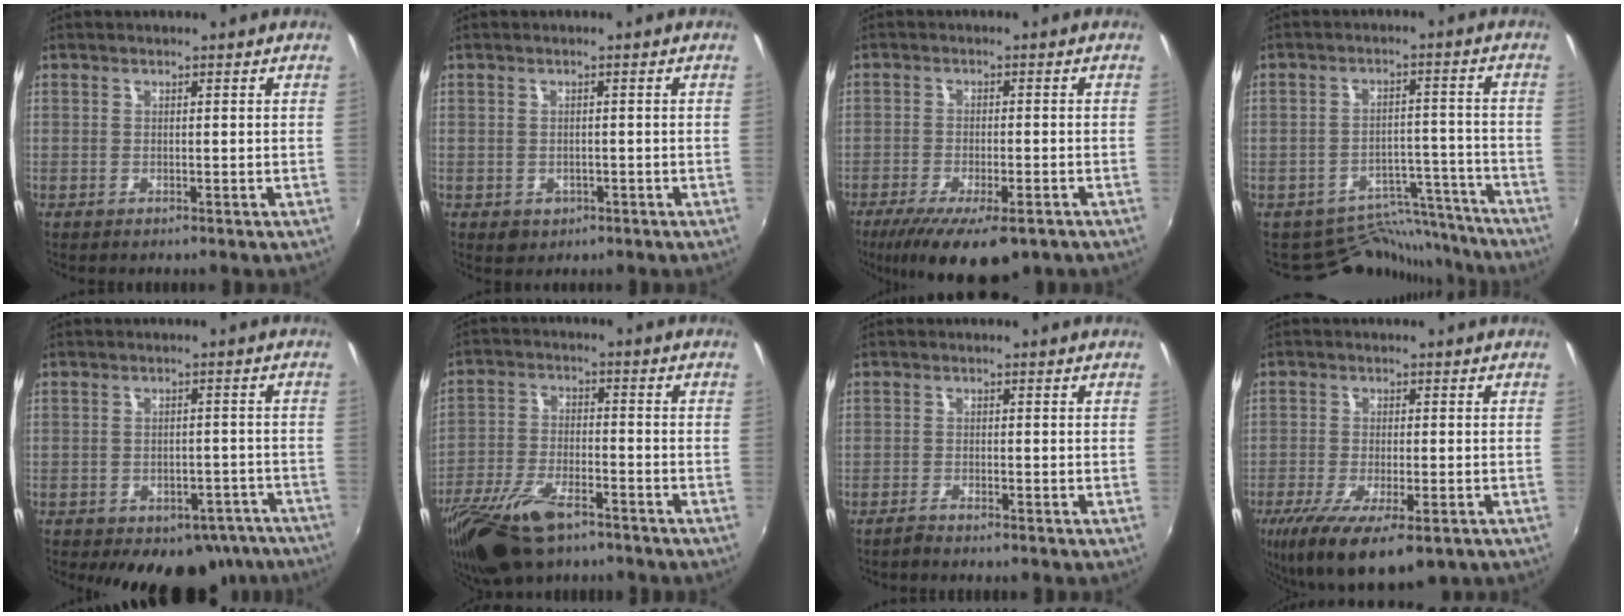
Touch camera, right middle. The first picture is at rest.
{"total": 2.5, "force": [-0.8, 2.1, 1.0], "torque": [-0.022, -0.004, -0.006]}
{"total": 12.3, "force": [-8.4, 3.7, 8.2], "torque": [-0.165, -0.039, -0.131]}
{"total": 10.6, "force": [-10.1, 3.3, 0.0], "torque": [0.008, 0.041, -0.135]}
{"total": 14.5, "force": [-10.4, 8.2, 5.9], "torque": [-0.101, 0.012, -0.104]}
{"total": 15.1, "force": [-10.5, 6.0, 9.0], "torque": [-0.202, -0.029, -0.194]}
{"total": 1.6, "force": [-1.5, -0.1, 0.5], "torque": [-0.019, -0.003, -0.031]}
{"total": 14.2, "force": [-8.2, 4.8, 10.6], "torque": [-0.209, -0.050, -0.126]}